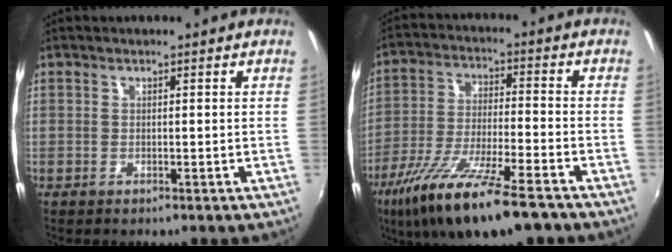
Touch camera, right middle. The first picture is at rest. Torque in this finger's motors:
{"motor_torque": [1.09, -1.05, 0.40, 0.21]}